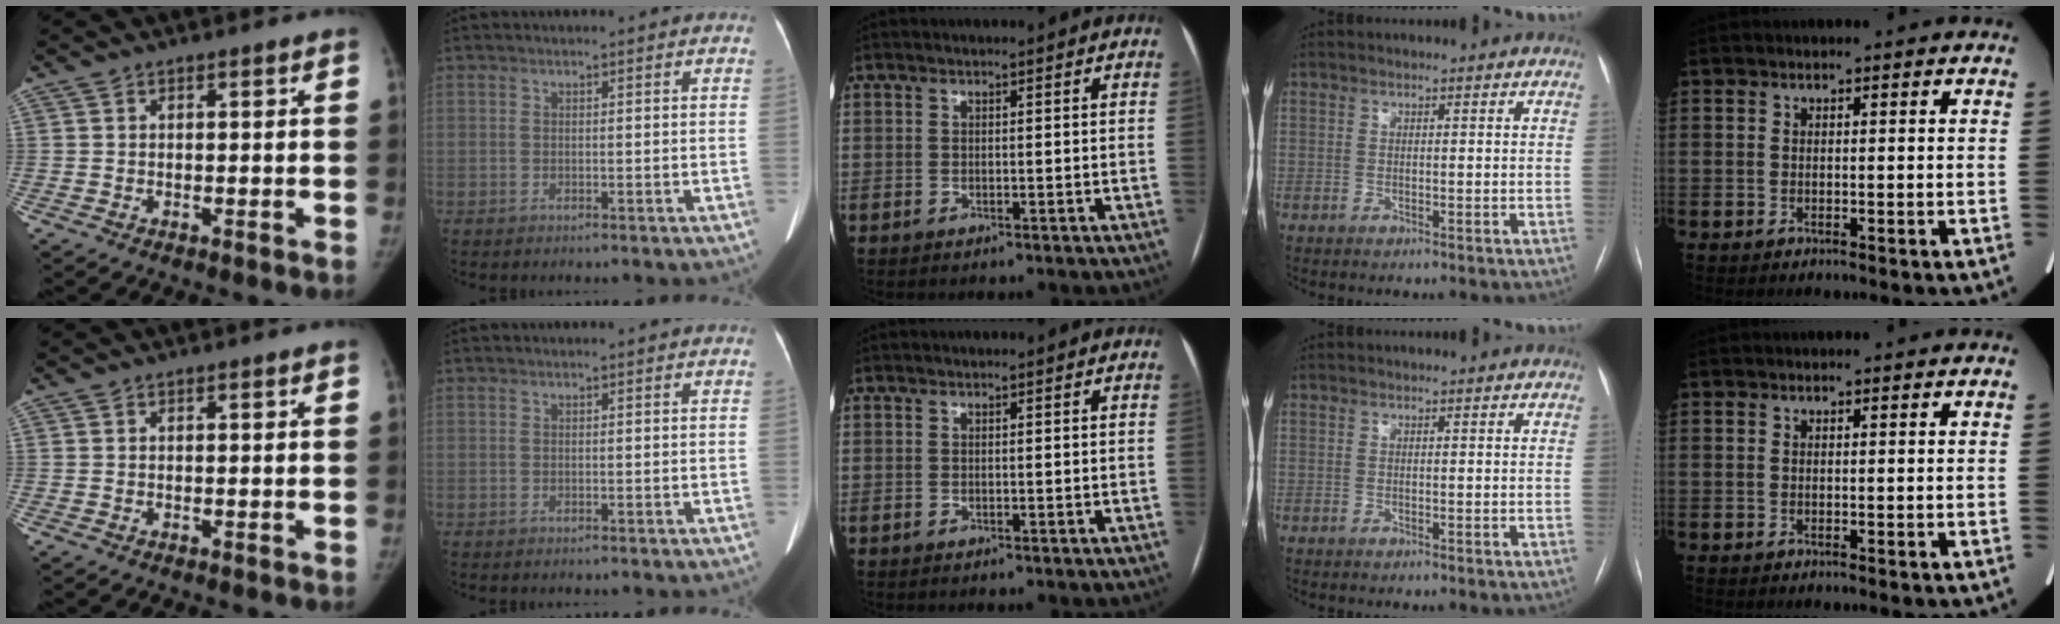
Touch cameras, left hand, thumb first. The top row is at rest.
{}